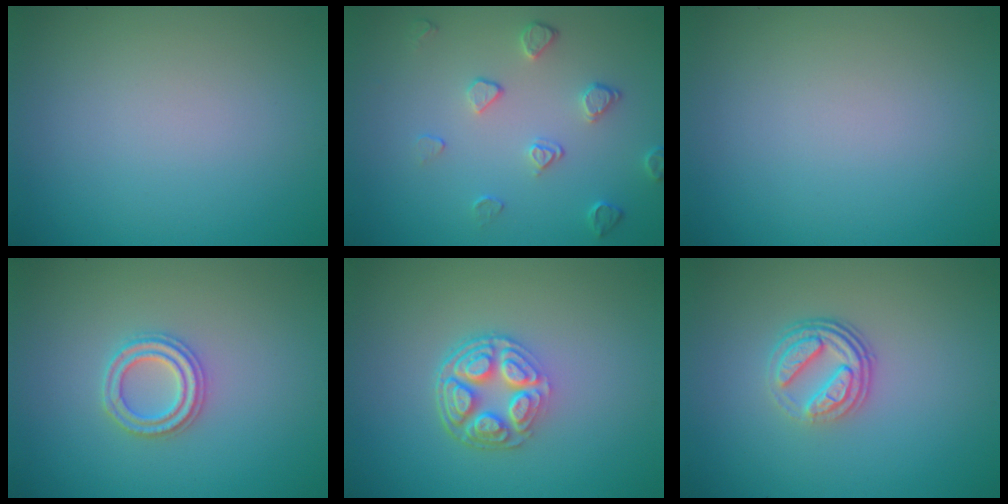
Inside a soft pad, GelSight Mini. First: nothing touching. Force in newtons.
{"total": 2.1, "press": 1.4, "slide": 1.5}
{"total": 0.0}
{"total": 2.3, "press": 2.2, "slide": 0.4}
{"total": 5.0, "press": 3.7, "slide": 3.3}
{"total": 3.7, "press": 2.7, "slide": 2.6}